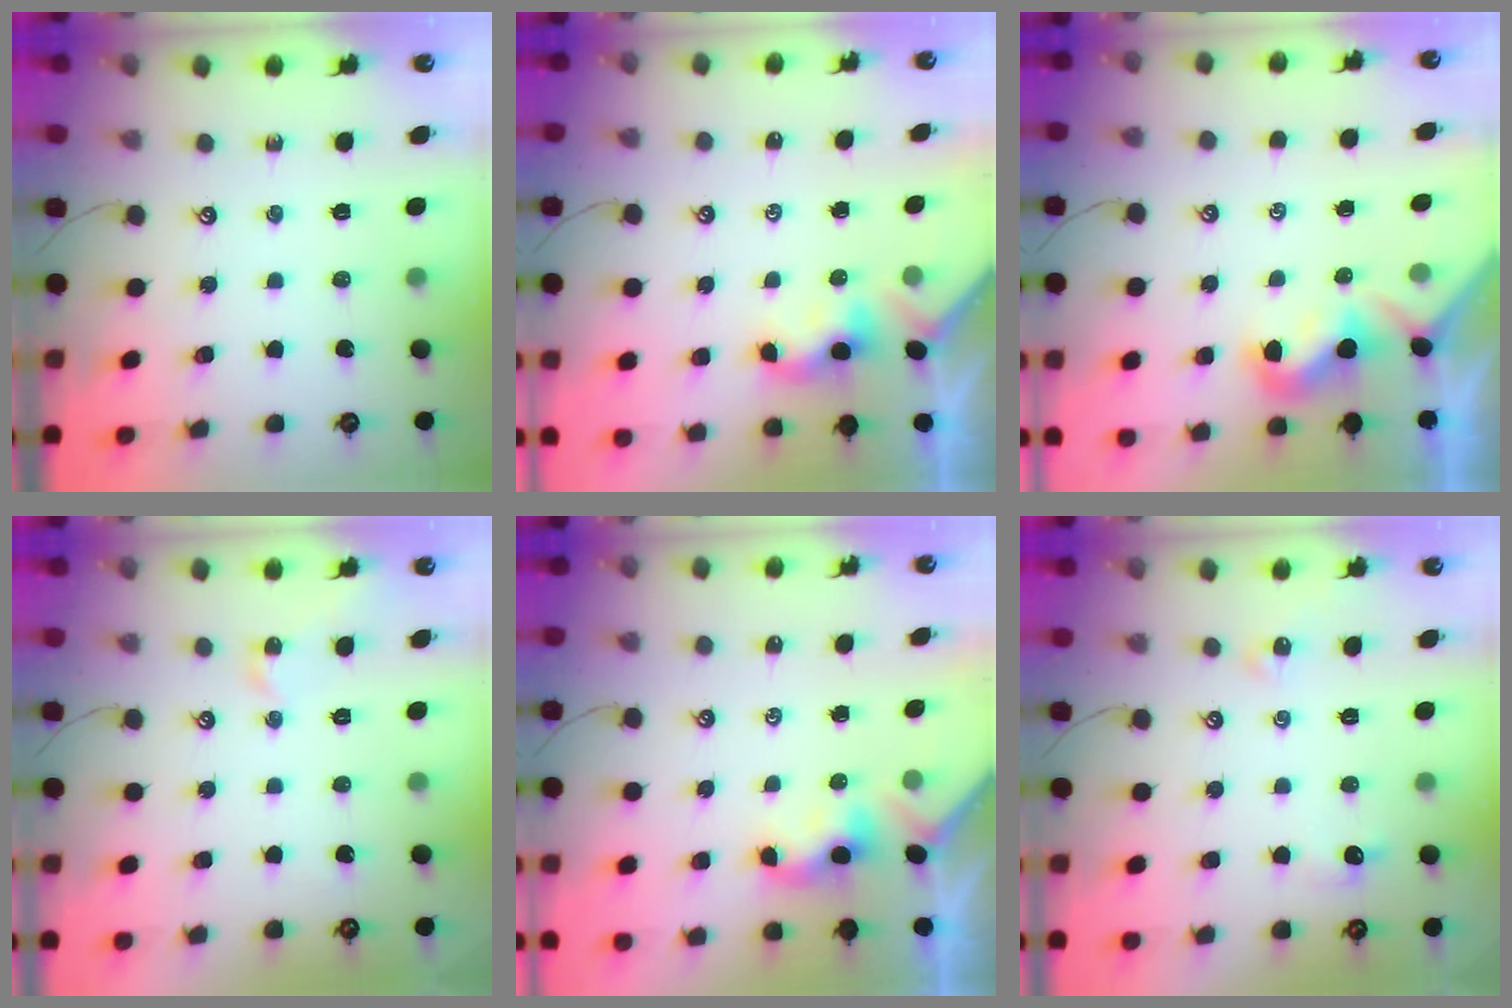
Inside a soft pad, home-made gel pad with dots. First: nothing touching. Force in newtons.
{"total": 0.9, "press": 0.8, "slide": 0.4}
{"total": 1.0, "press": 0.8, "slide": 0.5}
{"total": 1.6, "press": 1.5, "slide": 0.6}
{"total": 0.9, "press": 0.8, "slide": 0.4}
{"total": 2.5, "press": 2.4, "slide": 0.6}